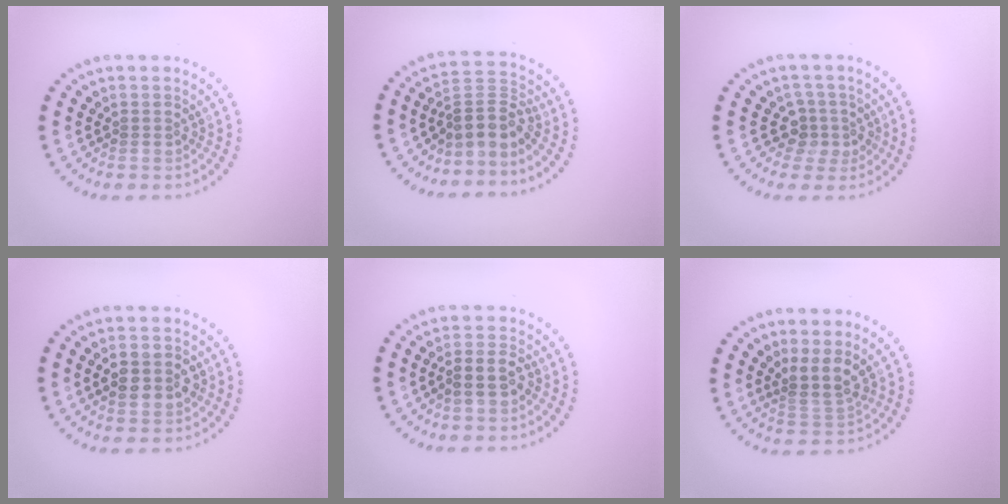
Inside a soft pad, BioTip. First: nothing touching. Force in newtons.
{"total": 3.4, "press": 2.5, "slide": 2.4}
{"total": 2.5, "press": 1.9, "slide": 1.6}
{"total": 3.8, "press": 3.8, "slide": 0.2}
{"total": 2.6, "press": 2.4, "slide": 1.0}
{"total": 2.8, "press": 2.0, "slide": 2.0}